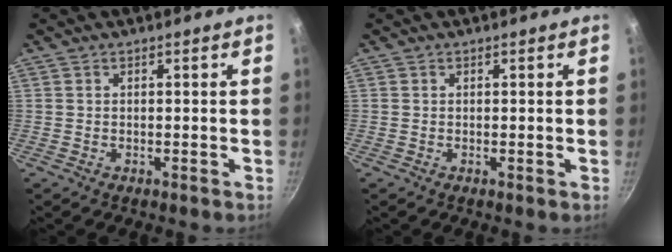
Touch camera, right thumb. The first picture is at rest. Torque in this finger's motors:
{"motor_torque": [0.66, 0.51, 0.42, 0.05, -0.03]}